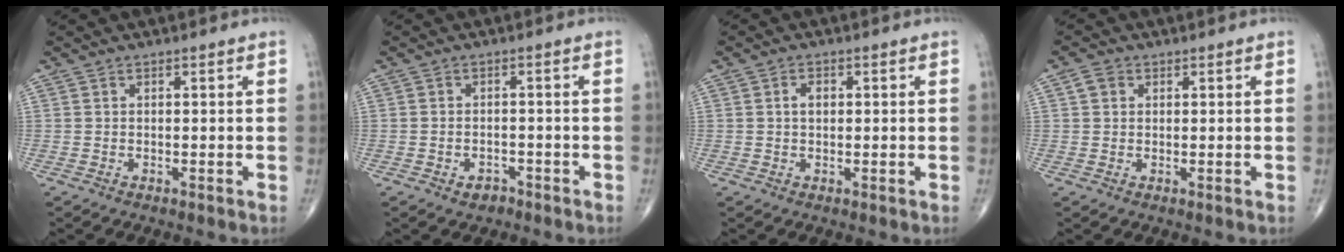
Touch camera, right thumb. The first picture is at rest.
{"total": 2.4, "force": [-1.5, 1.6, 0.9], "torque": [-0.009, 0.011, -0.018]}
{"total": 2.3, "force": [0.4, 1.6, 1.7], "torque": [-0.026, 0.006, 0.004]}
{"total": 2.3, "force": [0.8, 1.9, 1.1], "torque": [-0.015, 0.004, 0.012]}